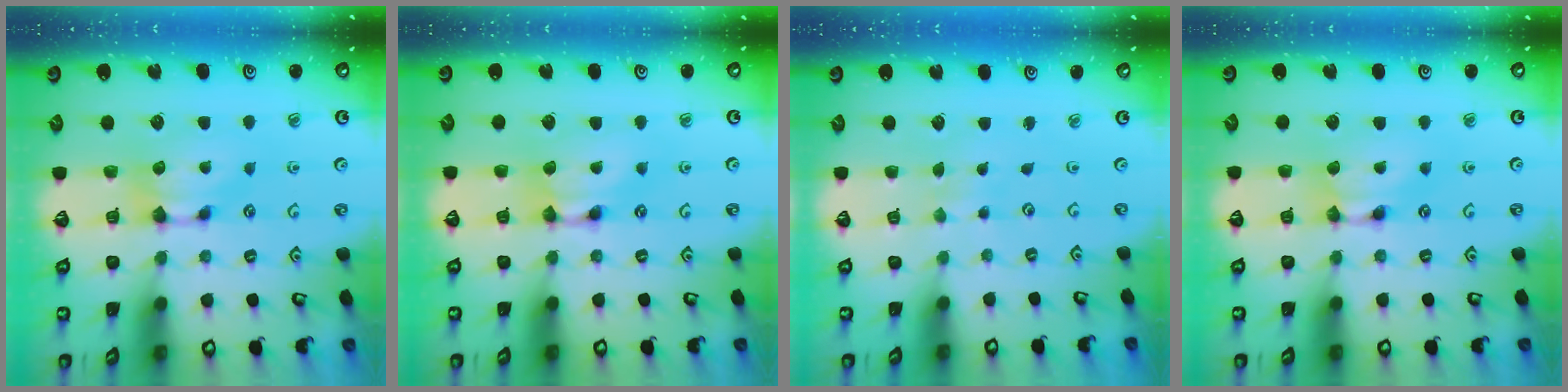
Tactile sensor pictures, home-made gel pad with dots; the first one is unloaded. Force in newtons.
{"total": 1.9, "press": 1.9, "slide": 0.1}
{"total": 4.8, "press": 4.8, "slide": 0.1}
{"total": 1.7, "press": 1.7, "slide": 0.1}